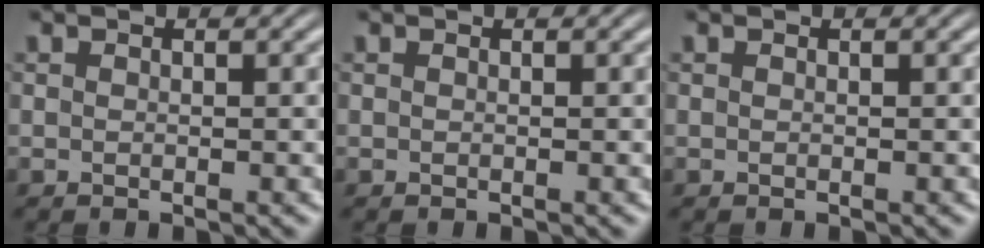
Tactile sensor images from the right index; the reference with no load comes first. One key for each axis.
{"total": 0.0}
{"total": 0.0}